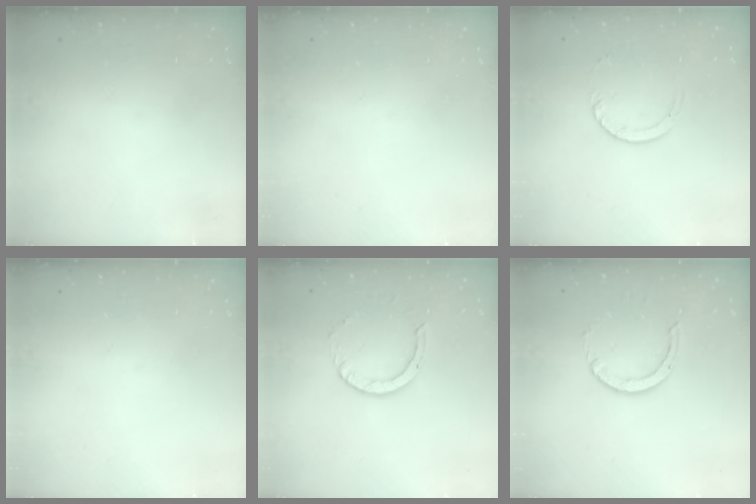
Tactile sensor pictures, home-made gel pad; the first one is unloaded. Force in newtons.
{"total": 0.0}
{"total": 3.0, "press": 2.9, "slide": 0.4}
{"total": 0.0}
{"total": 4.7, "press": 4.7, "slide": 0.4}
{"total": 3.3, "press": 3.3, "slide": 0.3}